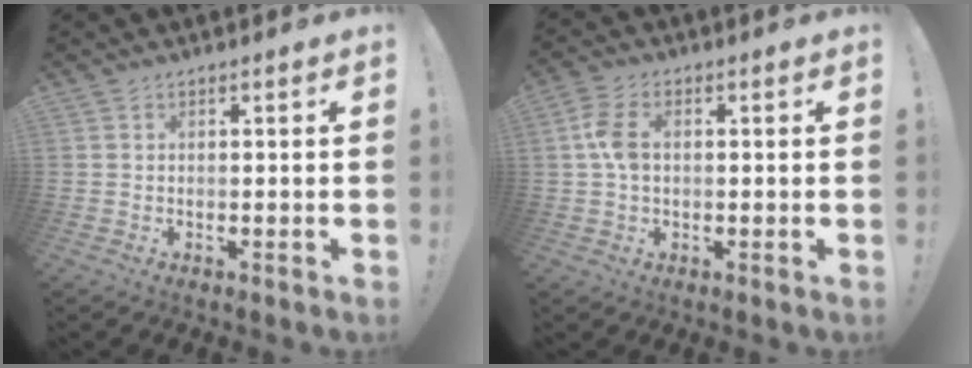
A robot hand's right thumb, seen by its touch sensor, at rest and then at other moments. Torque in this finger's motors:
{"motor_torque": [0.08, 0.27, 0.20, 0.06, -0.04]}